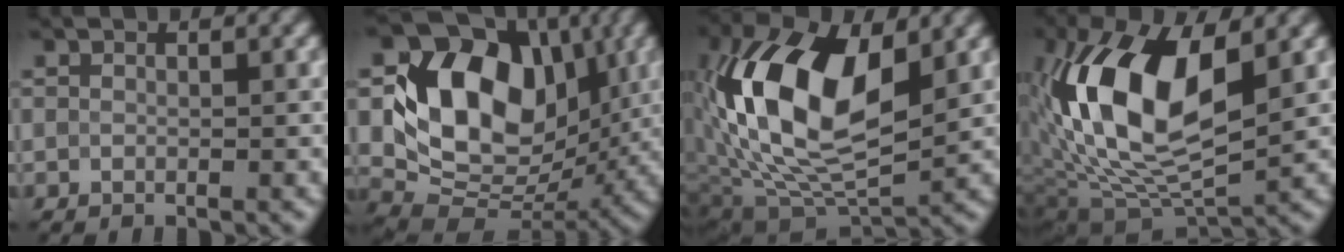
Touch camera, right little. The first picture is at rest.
{"total": 11.6, "force": [2.2, 8.4, 7.7], "torque": [-0.129, -0.002, 0.037]}
{"total": 14.0, "force": [2.3, 7.5, 11.6], "torque": [-0.226, 0.011, 0.036]}
{"total": 12.6, "force": [2.2, 6.1, 10.8], "torque": [-0.207, 0.008, 0.032]}